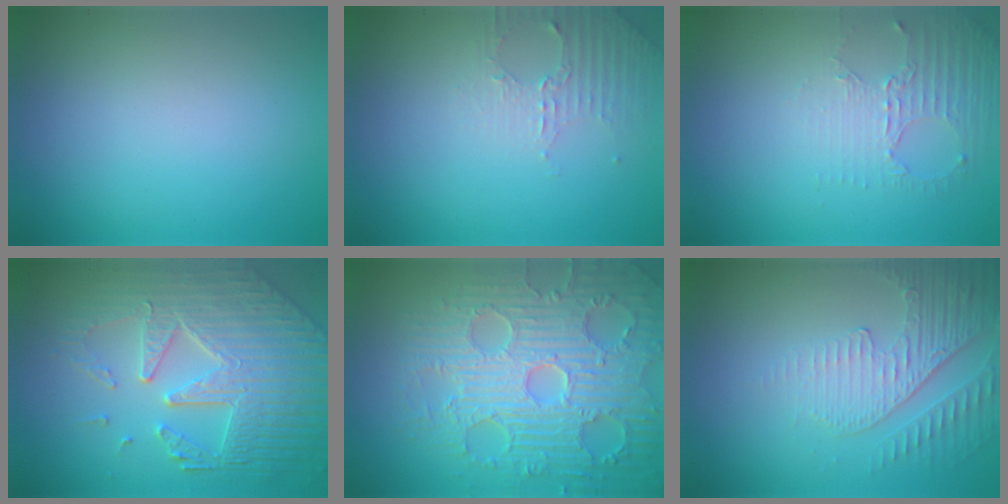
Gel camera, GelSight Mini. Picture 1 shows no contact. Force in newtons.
{"total": 2.2, "press": 2.1, "slide": 0.6}
{"total": 2.5, "press": 1.7, "slide": 1.8}
{"total": 8.1, "press": 6.0, "slide": 5.4}
{"total": 8.7, "press": 6.5, "slide": 5.9}
{"total": 5.0, "press": 3.2, "slide": 3.8}